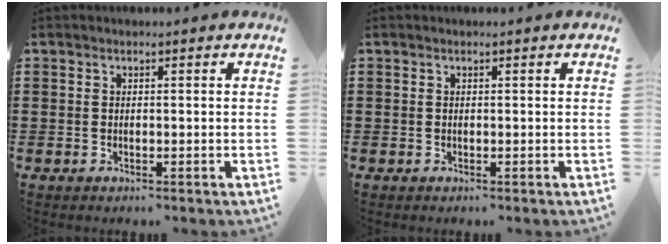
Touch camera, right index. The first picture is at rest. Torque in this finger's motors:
{"motor_torque": [0.04, 0.04, 0.00, 0.00]}